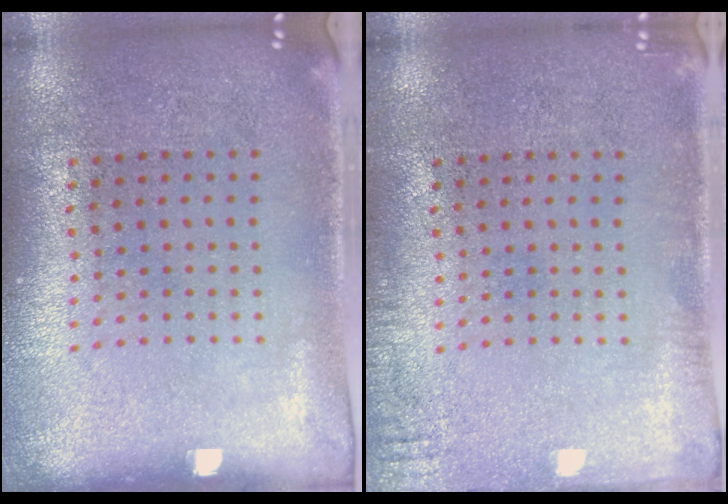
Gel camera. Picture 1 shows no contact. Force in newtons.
{"total": 1.5, "press": 1.5, "slide": 0.3}